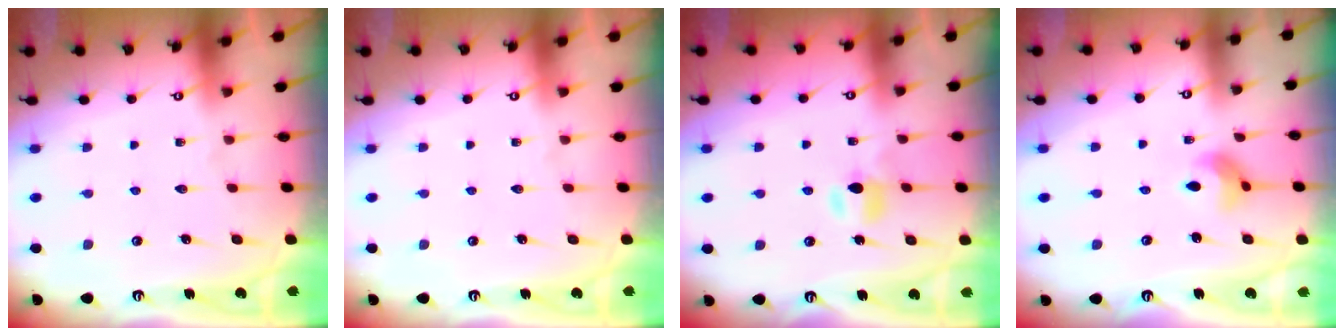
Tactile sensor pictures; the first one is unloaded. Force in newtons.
{"total": 0.0}
{"total": 5.8, "press": 5.8, "slide": 0.6}
{"total": 6.0, "press": 6.0, "slide": 0.4}